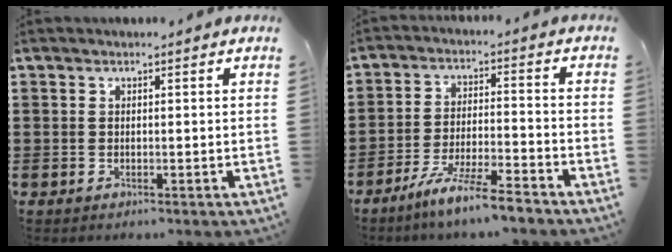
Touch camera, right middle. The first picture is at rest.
{"total": 7.1, "force": [-6.1, -0.2, 3.6], "torque": [-0.081, -0.012, -0.120]}